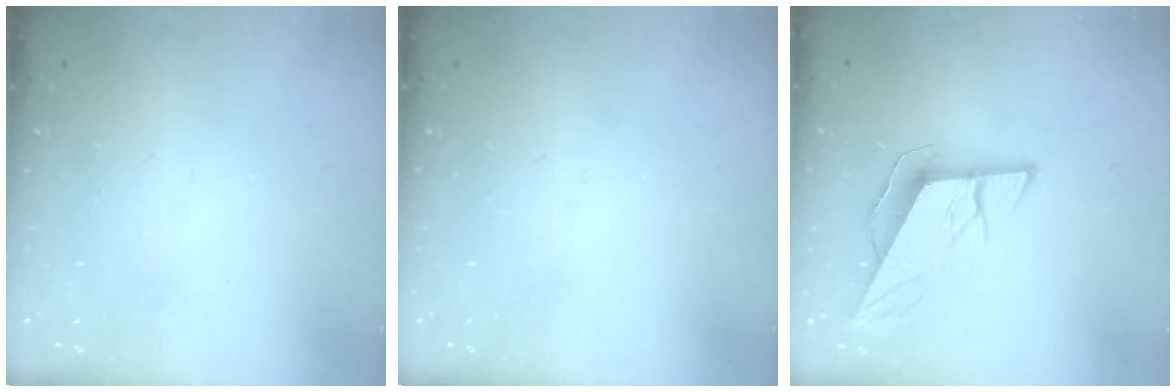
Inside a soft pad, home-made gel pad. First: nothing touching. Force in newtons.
{"total": 0.0}
{"total": 9.9, "press": 9.5, "slide": 2.7}